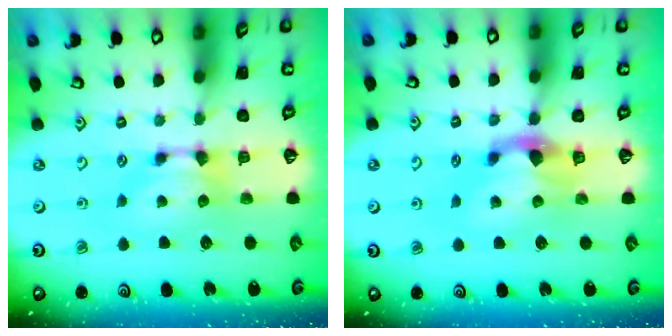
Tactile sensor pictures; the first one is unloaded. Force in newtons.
{"total": 1.9, "press": 1.3, "slide": 1.4}